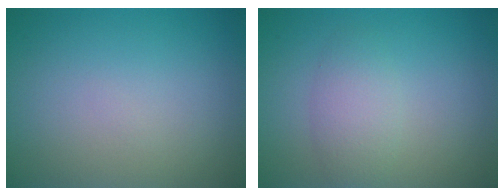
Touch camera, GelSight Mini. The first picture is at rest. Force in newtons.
{"total": 2.6, "press": 2.6, "slide": 0.0}